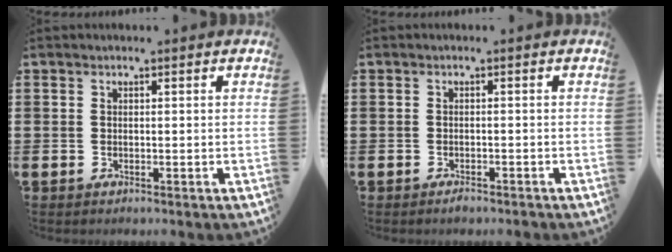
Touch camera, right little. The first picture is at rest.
{"total": 0.8, "force": [-0.7, 0.2, 0.3], "torque": [0.001, -0.005, -0.016]}